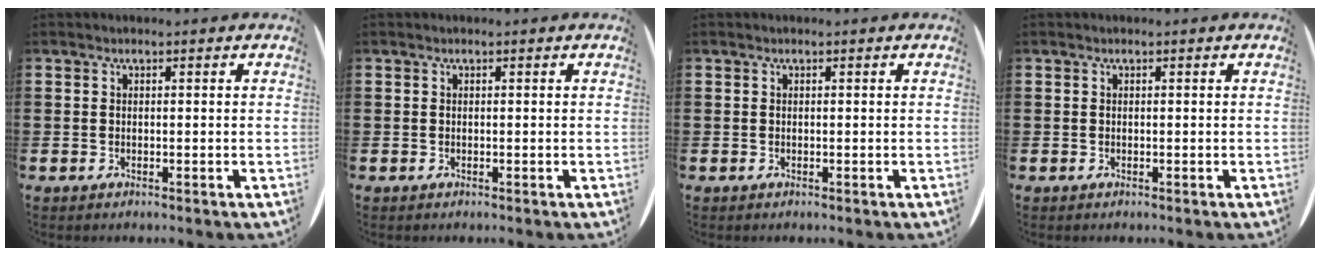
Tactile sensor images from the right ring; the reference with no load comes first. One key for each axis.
{"total": 0.0}
{"total": 0.0}
{"total": 0.0}